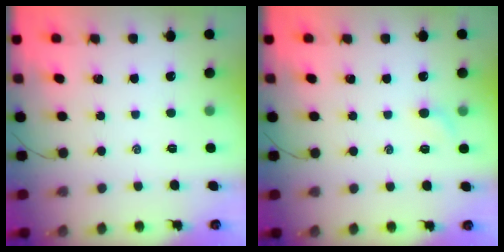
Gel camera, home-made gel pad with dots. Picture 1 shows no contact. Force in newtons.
{"total": 4.4, "press": 4.3, "slide": 1.0}